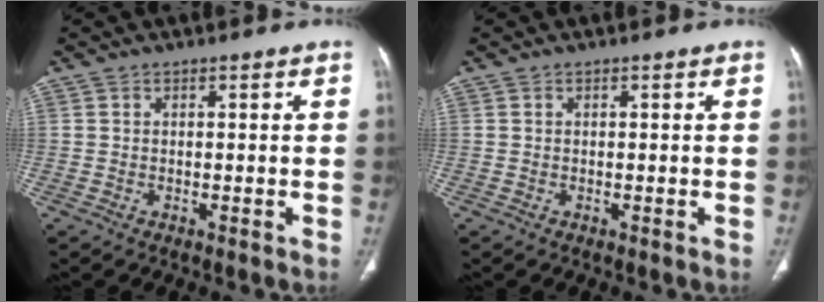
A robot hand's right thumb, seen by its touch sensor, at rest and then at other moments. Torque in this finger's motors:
{"motor_torque": [0.00, 0.00, 0.00, 0.00, 0.01]}